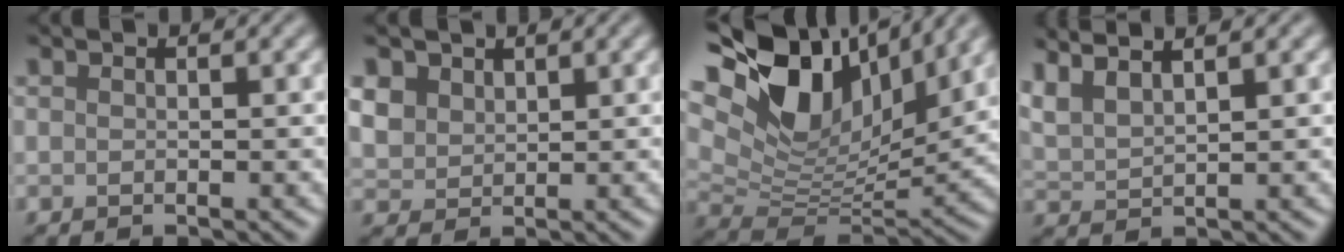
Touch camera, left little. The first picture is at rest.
{"total": 3.1, "force": [1.7, 2.3, 1.2], "torque": [-0.047, -0.002, 0.041]}
{"total": 15.7, "force": [8.4, 8.7, 10.0], "torque": [-0.227, 0.041, 0.148]}
{"total": 4.4, "force": [3.6, 1.2, 2.3], "torque": [-0.047, 0.024, 0.051]}